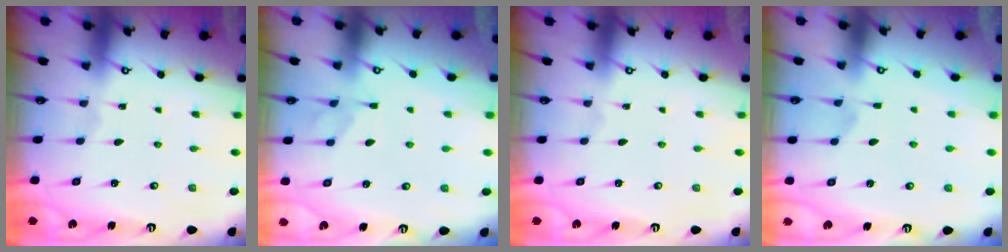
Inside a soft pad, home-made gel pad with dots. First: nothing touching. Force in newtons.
{"total": 1.4, "press": 0.0, "slide": 1.4}
{"total": 0.0}
{"total": 2.9, "press": 2.6, "slide": 1.3}